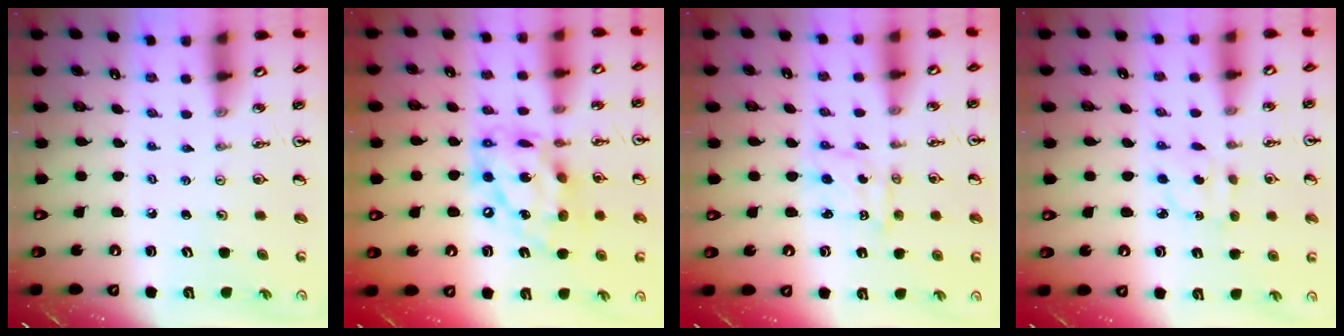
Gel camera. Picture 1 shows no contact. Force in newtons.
{"total": 18.4, "press": 18.3, "slide": 1.6}
{"total": 1.7, "press": 1.7, "slide": 0.0}
{"total": 3.0, "press": 2.9, "slide": 0.6}